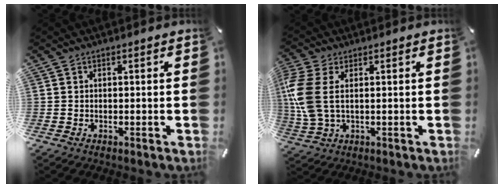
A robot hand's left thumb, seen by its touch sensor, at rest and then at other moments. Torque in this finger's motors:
{"motor_torque": [1.68, 3.11, 1.47, -0.95, 0.75]}